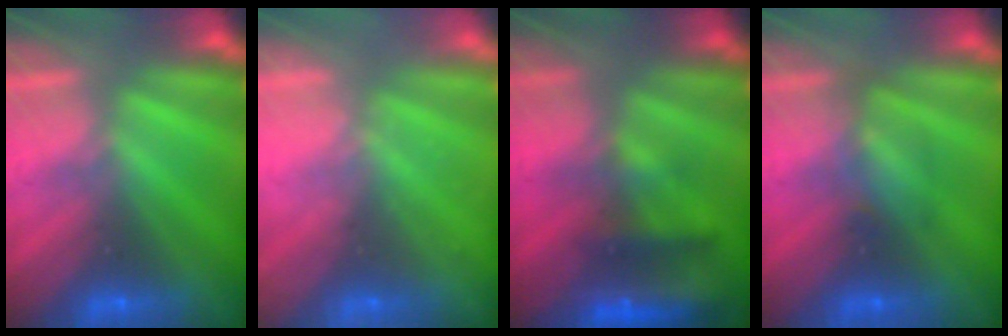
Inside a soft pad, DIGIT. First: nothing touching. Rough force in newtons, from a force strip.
{"total": 2.4}
{"total": 9.0}
{"total": 2.4}